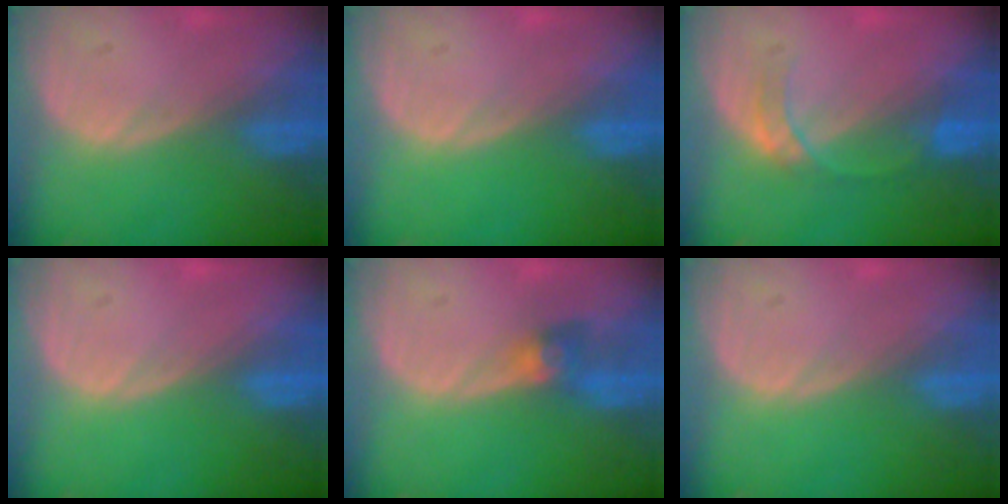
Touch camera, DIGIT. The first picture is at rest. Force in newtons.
{"total": 0.0}
{"total": 3.0, "press": 3.0, "slide": 0.3}
{"total": 0.0}
{"total": 3.1, "press": 2.7, "slide": 1.5}
{"total": 0.0}